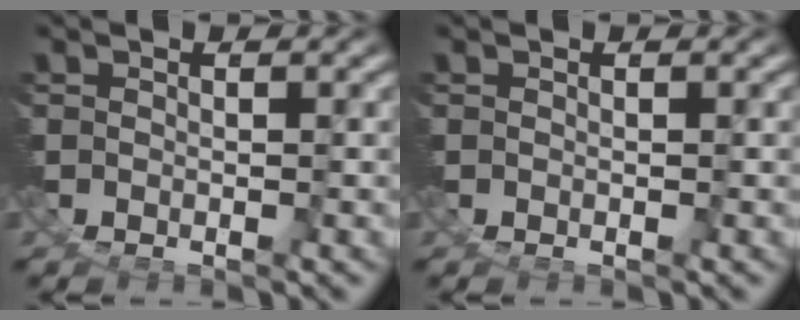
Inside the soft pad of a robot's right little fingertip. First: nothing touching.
{"total": 0.0}